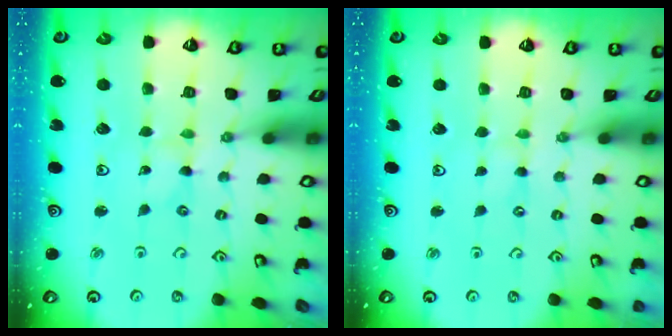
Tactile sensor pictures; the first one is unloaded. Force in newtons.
{"total": 0.0}